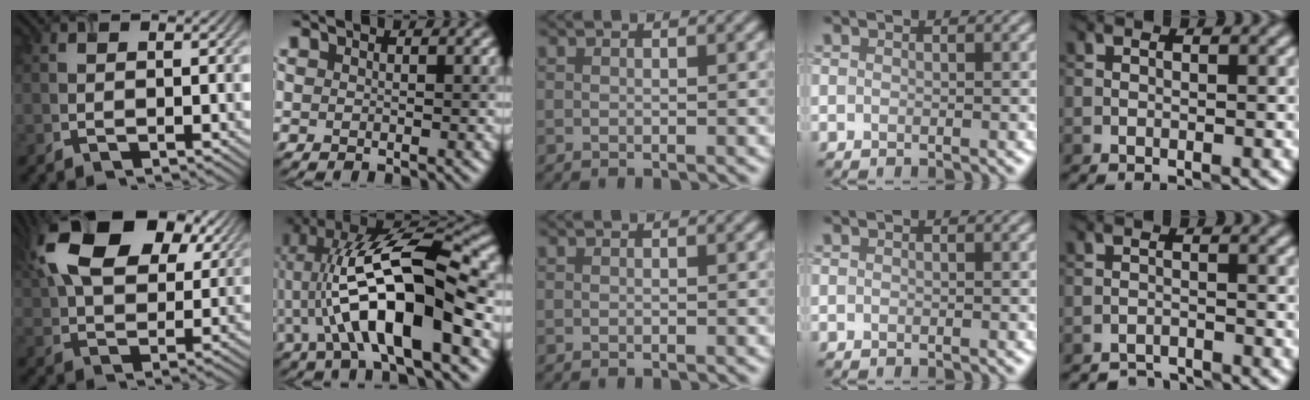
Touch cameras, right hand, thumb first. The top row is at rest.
{"thumb": {"total": 17.4, "force": [8.2, 10.0, 11.6], "torque": [-0.243, 0.026, 0.138]}, "index": {"total": 13.2, "force": [-1.8, 3.9, 12.4], "torque": [-0.217, 0.021, -0.037]}, "little": {"total": 3.0, "force": [-3.0, 0.3, 0.2], "torque": [-0.001, -0.004, -0.058]}}